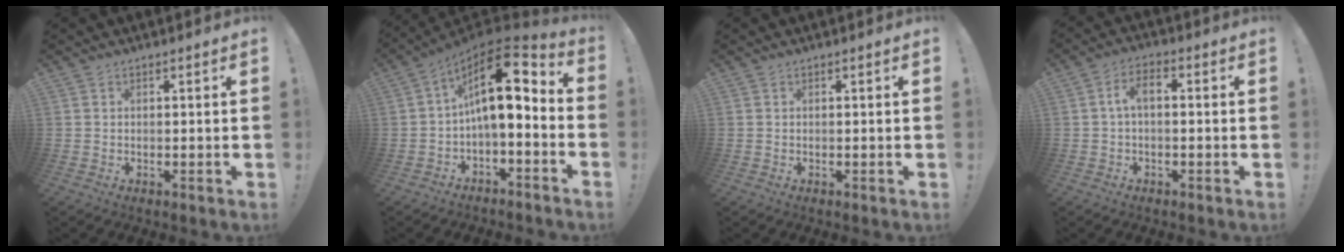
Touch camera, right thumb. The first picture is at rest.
{"total": 15.1, "force": [3.2, 6.2, 13.4], "torque": [-0.235, -0.012, 0.053]}
{"total": 0.0}
{"total": 4.9, "force": [-0.1, 2.0, 4.4], "torque": [-0.088, 0.006, -0.004]}